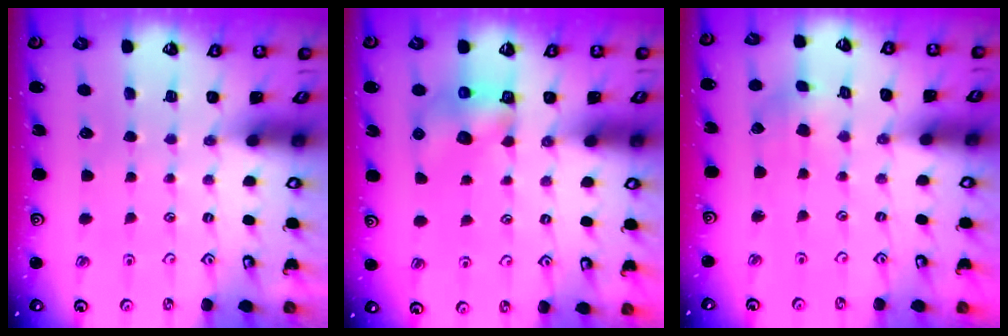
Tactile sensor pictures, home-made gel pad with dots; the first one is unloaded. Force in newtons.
{"total": 6.3, "press": 6.3, "slide": 0.4}
{"total": 2.3, "press": 2.3, "slide": 0.3}